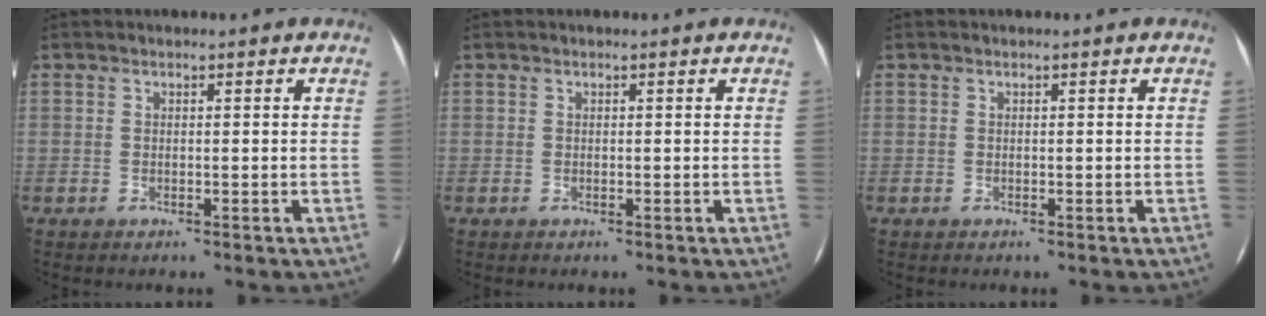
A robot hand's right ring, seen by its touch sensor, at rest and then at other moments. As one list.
[{"total": 0.0}, {"total": 0.0}]